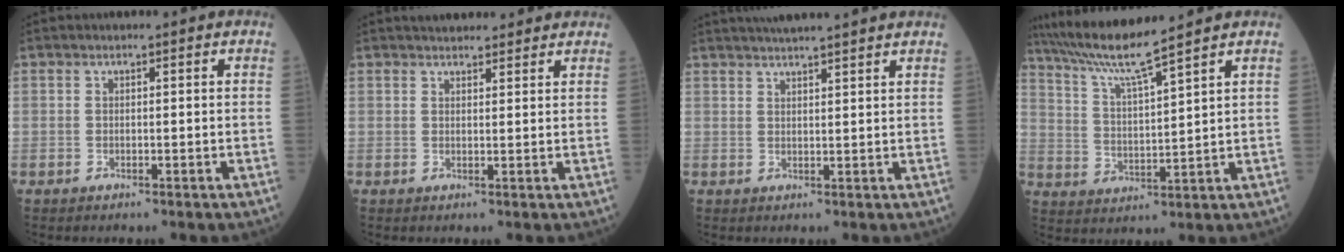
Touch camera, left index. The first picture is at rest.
{"total": 6.5, "force": [5.9, 1.9, 2.2], "torque": [-0.024, 0.024, 0.074]}
{"total": 9.5, "force": [8.5, -0.3, 4.2], "torque": [-0.065, 0.028, 0.112]}
{"total": 9.3, "force": [8.1, -1.8, 4.2], "torque": [-0.087, 0.003, 0.157]}